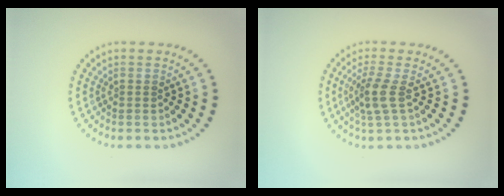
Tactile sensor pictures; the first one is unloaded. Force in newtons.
{"total": 2.7, "press": 2.0, "slide": 1.8}